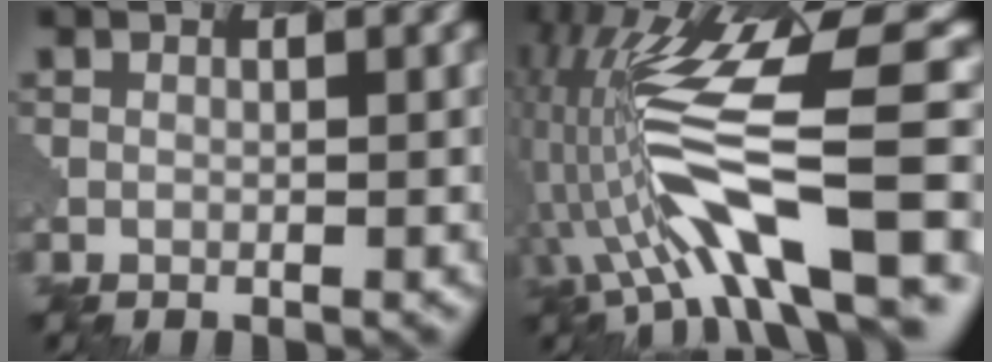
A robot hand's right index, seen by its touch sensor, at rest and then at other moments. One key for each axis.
{"total": 8.5, "fx": -0.3, "fy": 3.1, "fz": 7.9, "tx": -0.179, "ty": 0.034, "tz": -0.038}